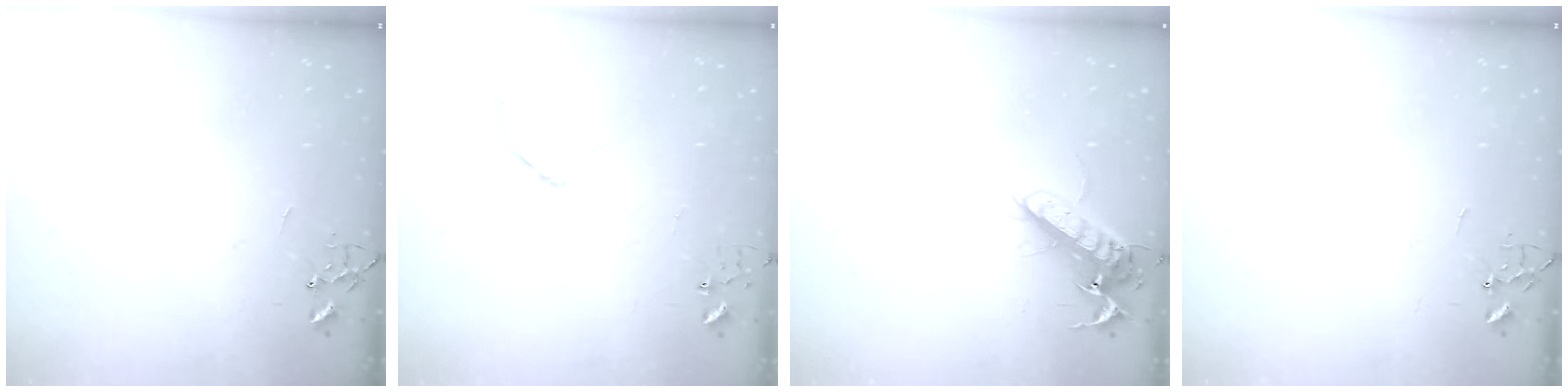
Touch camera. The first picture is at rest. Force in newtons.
{"total": 9.9, "press": 9.8, "slide": 1.3}
{"total": 12.3, "press": 12.1, "slide": 1.8}
{"total": 0.0}